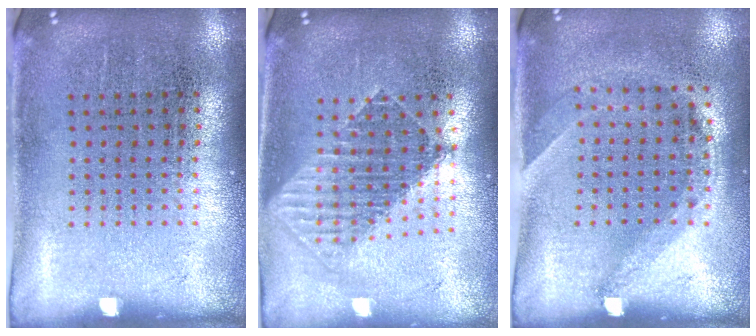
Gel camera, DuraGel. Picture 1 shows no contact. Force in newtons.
{"total": 1.7, "press": 1.5, "slide": 0.9}
{"total": 1.4, "press": 1.1, "slide": 0.9}